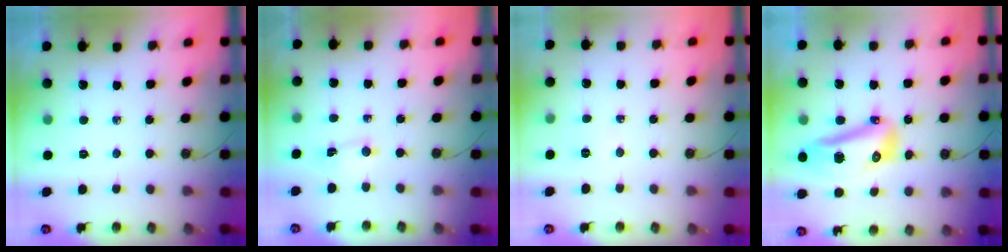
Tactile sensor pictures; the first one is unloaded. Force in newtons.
{"total": 2.6, "press": 1.5, "slide": 2.2}
{"total": 2.6, "press": 2.4, "slide": 0.9}
{"total": 15.4, "press": 15.3, "slide": 1.9}